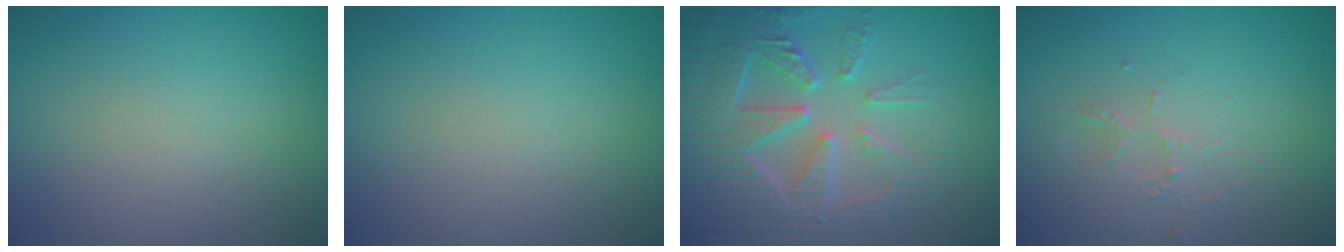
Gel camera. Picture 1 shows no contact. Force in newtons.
{"total": 0.0}
{"total": 7.7, "press": 6.1, "slide": 4.7}
{"total": 2.1, "press": 2.1, "slide": 0.4}